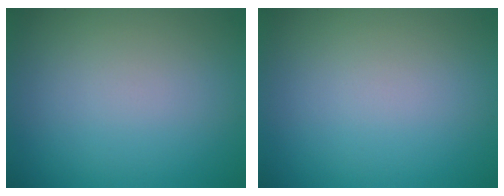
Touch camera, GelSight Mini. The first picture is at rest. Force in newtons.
{"total": 0.0}